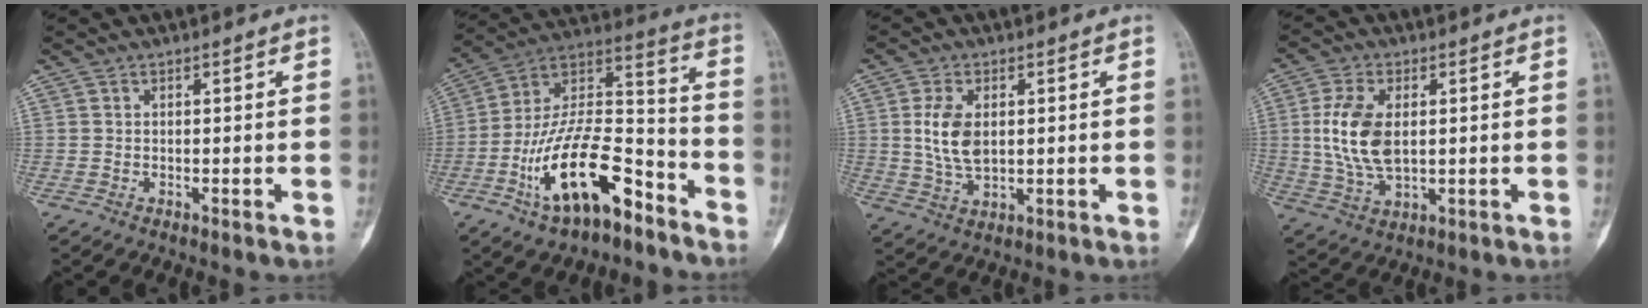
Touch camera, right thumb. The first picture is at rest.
{"total": 21.2, "force": [-11.0, 9.3, 15.6], "torque": [-0.264, 0.087, -0.188]}
{"total": 7.5, "force": [0.9, 4.3, 6.1], "torque": [-0.119, -0.007, 0.022]}
{"total": 10.8, "force": [0.9, 5.9, 9.0], "torque": [-0.190, -0.007, 0.023]}